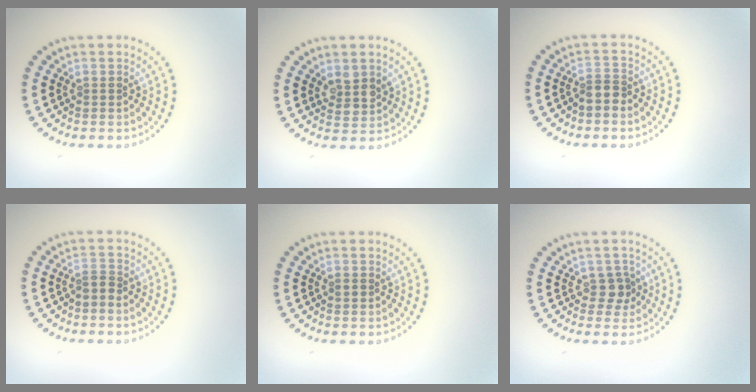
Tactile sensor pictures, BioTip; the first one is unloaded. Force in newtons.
{"total": 2.2, "press": 2.0, "slide": 1.0}
{"total": 1.8, "press": 1.5, "slide": 1.0}
{"total": 1.2, "press": 0.7, "slide": 1.0}
{"total": 0.6, "press": 0.6, "slide": 0.1}
{"total": 1.7, "press": 1.4, "slide": 1.0}